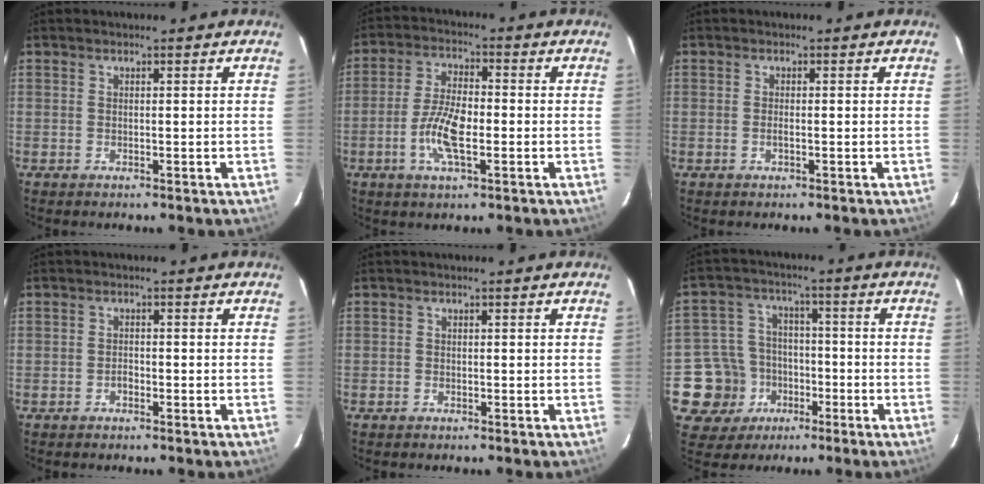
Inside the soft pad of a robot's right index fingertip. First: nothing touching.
{"total": 8.4, "force": [-2.5, 2.9, 7.4], "torque": [-0.154, 0.002, -0.050]}
{"total": 1.0, "force": [-0.4, 0.2, 0.9], "torque": [-0.019, -0.001, -0.007]}
{"total": 1.0, "force": [-0.8, 0.6, 0.4], "torque": [-0.007, 0.002, -0.014]}
{"total": 0.7, "force": [-0.5, 0.5, 0.0], "torque": [-0.001, 0.002, -0.010]}
{"total": 11.3, "force": [-4.6, 10.1, 1.8], "torque": [-0.074, 0.031, -0.064]}